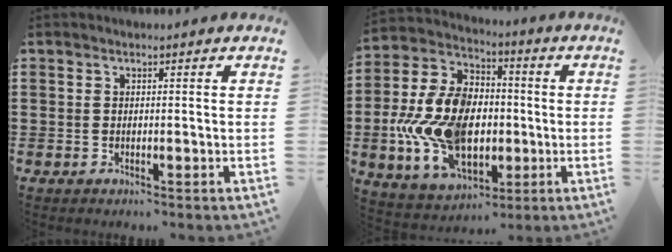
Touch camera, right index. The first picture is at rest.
{"total": 15.1, "force": [-2.0, 10.1, 11.0], "torque": [-0.271, 0.005, -0.035]}